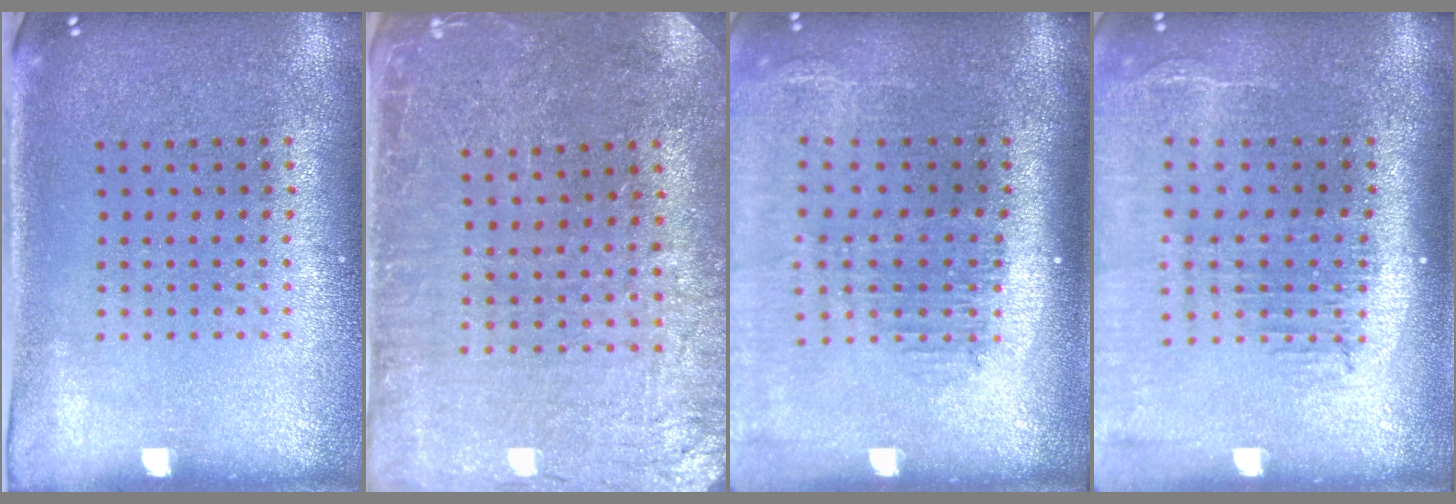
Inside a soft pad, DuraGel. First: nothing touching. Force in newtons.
{"total": 1.2, "press": 1.2, "slide": 0.1}
{"total": 2.1, "press": 1.7, "slide": 1.2}
{"total": 2.3, "press": 1.9, "slide": 1.3}